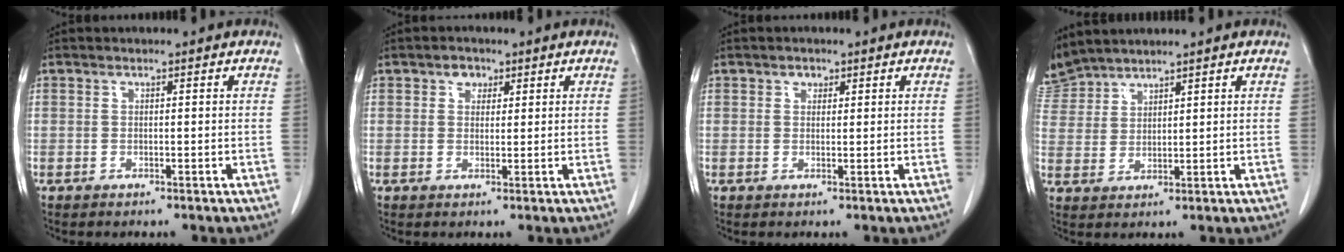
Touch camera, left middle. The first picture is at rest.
{"total": 2.1, "force": [1.1, 1.5, 0.8], "torque": [-0.011, 0.004, 0.016]}
{"total": 1.2, "force": [0.7, 0.9, 0.4], "torque": [-0.003, -0.001, 0.010]}
{"total": 5.9, "force": [5.8, 1.0, 0.2], "torque": [-0.019, 0.016, 0.126]}